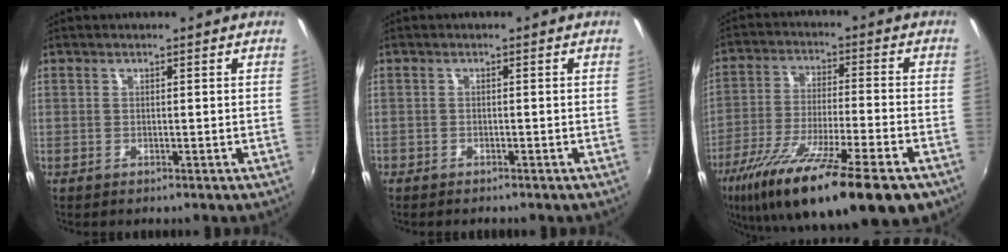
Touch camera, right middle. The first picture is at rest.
{"total": 1.3, "force": [-1.2, 0.4, 0.2], "torque": [-0.014, -0.004, -0.022]}
{"total": 23.2, "force": [-15.3, 3.8, 17.1], "torque": [-0.305, -0.060, -0.253]}